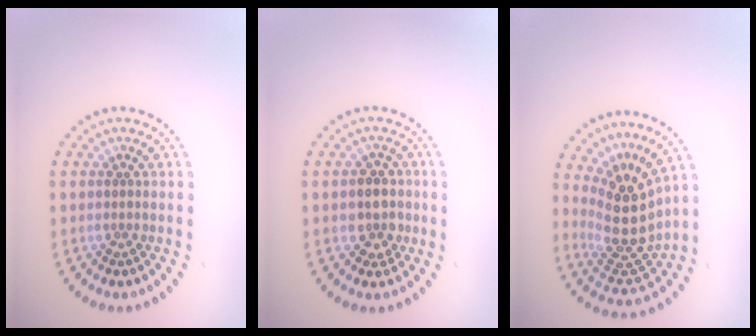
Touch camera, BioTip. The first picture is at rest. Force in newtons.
{"total": 2.8, "press": 2.6, "slide": 1.1}
{"total": 4.8, "press": 3.9, "slide": 2.8}